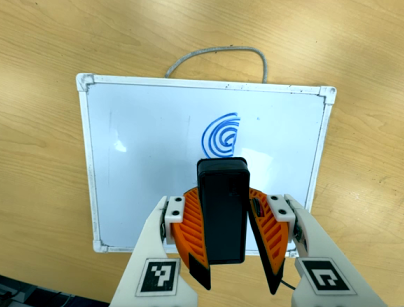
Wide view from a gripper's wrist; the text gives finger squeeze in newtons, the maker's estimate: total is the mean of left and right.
{"total": 8.9, "left": 9.1, "right": 8.7}